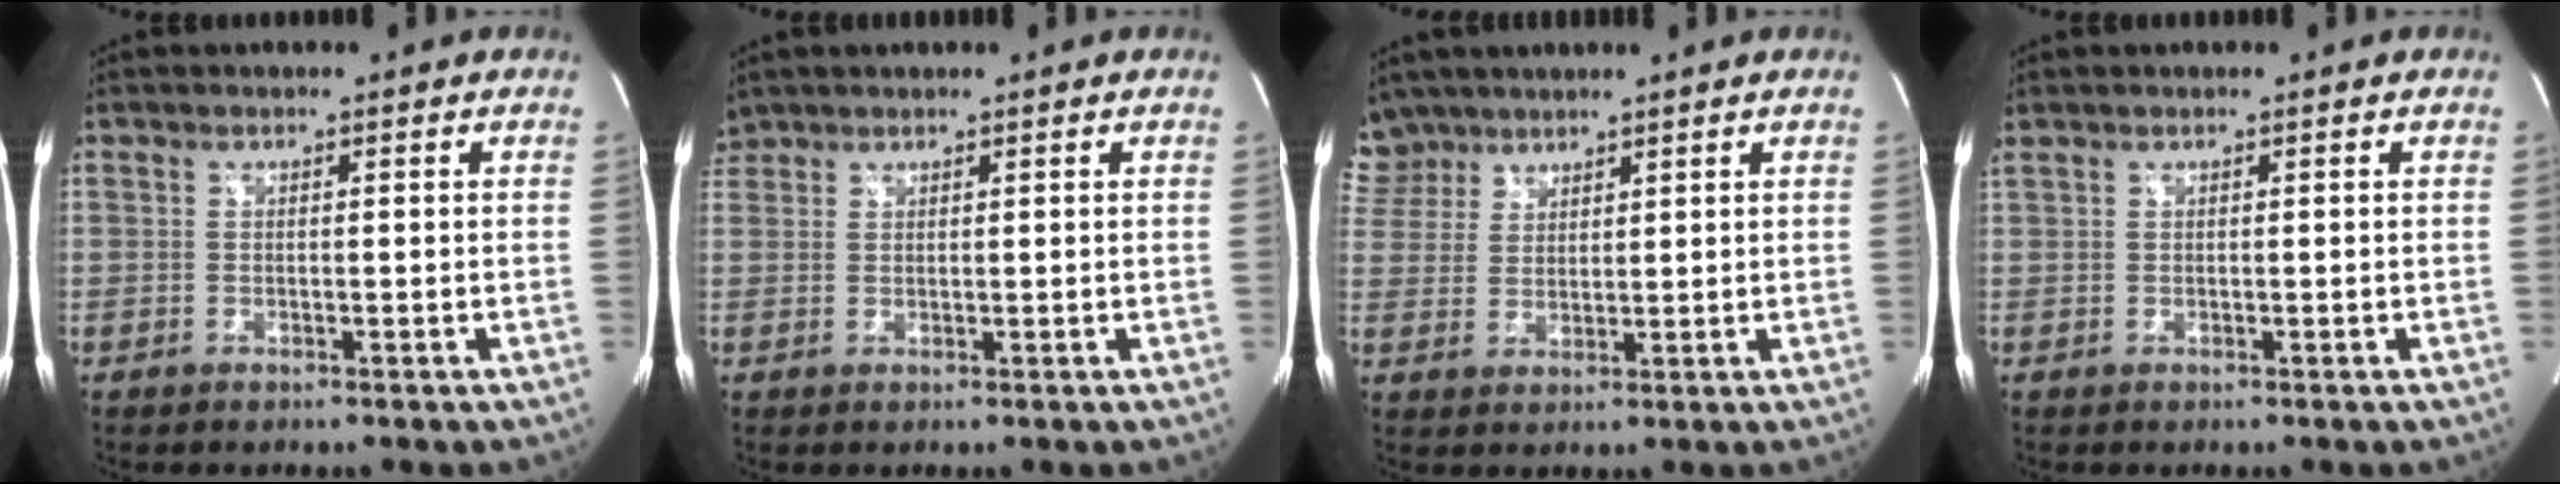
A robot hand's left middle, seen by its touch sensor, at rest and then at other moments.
{"total": 2.1, "force": [1.9, 0.9, -0.1], "torque": [-0.001, 0.013, 0.038]}
{"total": 6.5, "force": [5.4, 3.5, -0.4], "torque": [0.009, 0.008, 0.112]}
{"total": 0.6, "force": [0.6, 0.0, 0.3], "torque": [-0.026, 0.021, 0.019]}